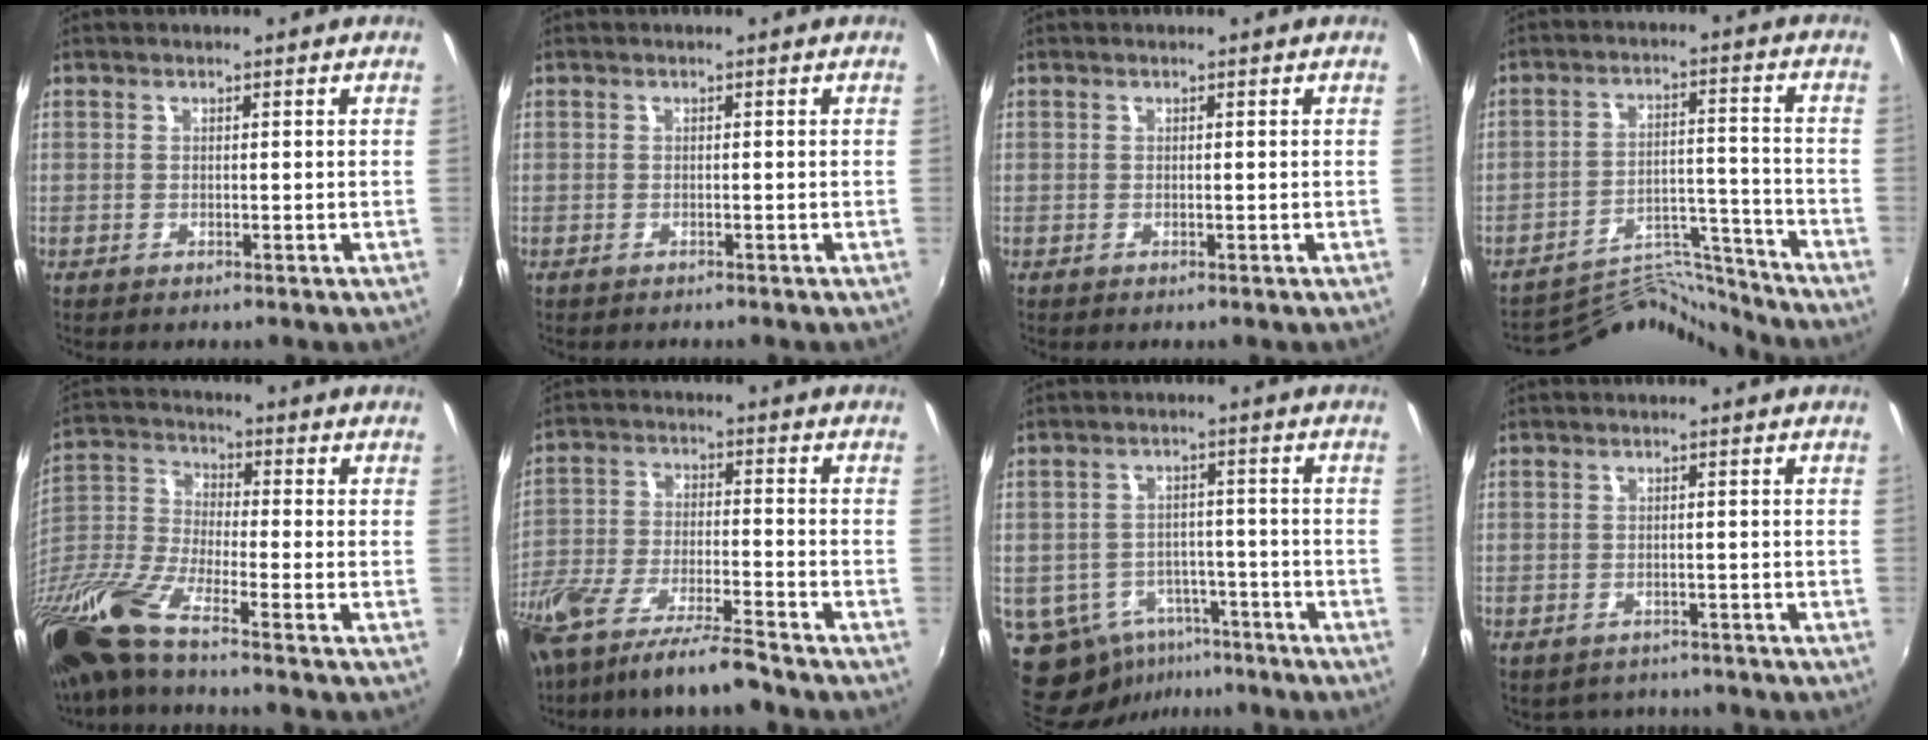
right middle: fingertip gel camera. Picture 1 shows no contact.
{"total": 0.6, "force": [-0.6, 0.1, 0.0], "torque": [-0.001, -0.003, -0.011]}
{"total": 0.0}
{"total": 10.7, "force": [-10.6, -0.5, -1.0], "torque": [0.003, 0.032, -0.180]}
{"total": 16.2, "force": [-12.0, 1.7, 10.7], "torque": [-0.232, -0.032, -0.249]}
{"total": 14.9, "force": [-12.0, 1.8, 8.5], "torque": [-0.182, -0.034, -0.215]}
{"total": 11.0, "force": [-6.5, 7.9, 4.1], "torque": [-0.099, 0.007, -0.076]}
{"total": 4.0, "force": [-3.5, 1.9, 0.4], "torque": [-0.015, -0.013, -0.047]}